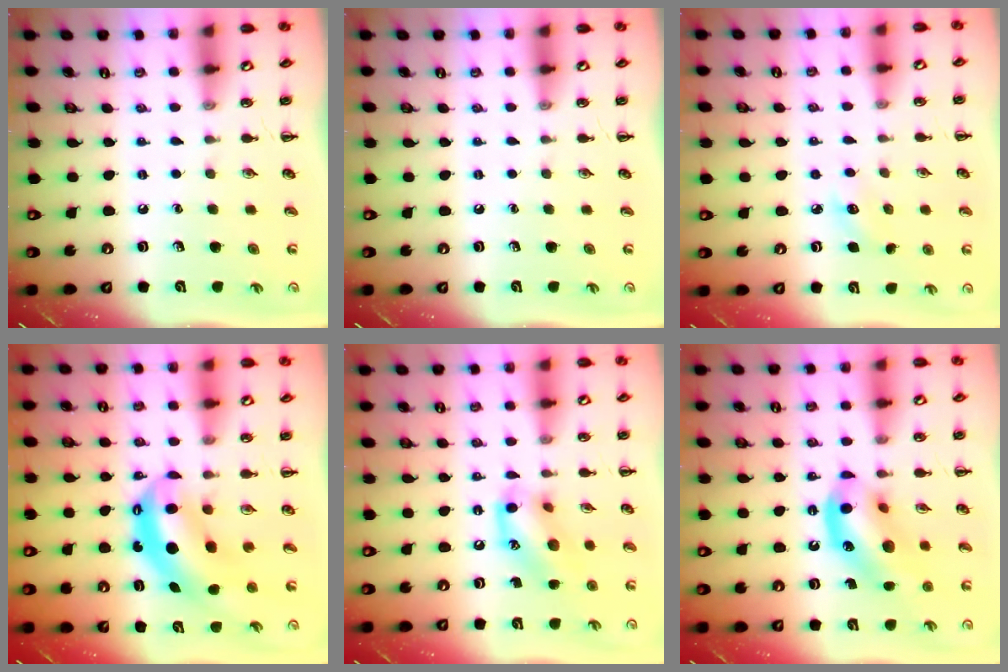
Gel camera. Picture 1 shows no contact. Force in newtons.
{"total": 0.0}
{"total": 5.0, "press": 4.8, "slide": 1.3}
{"total": 8.2, "press": 8.0, "slide": 2.0}
{"total": 13.5, "press": 13.4, "slide": 1.0}
{"total": 13.7, "press": 13.2, "slide": 3.8}